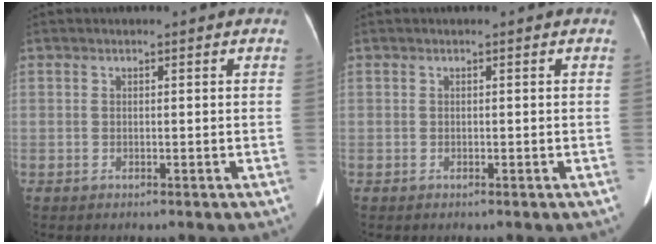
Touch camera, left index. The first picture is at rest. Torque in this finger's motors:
{"motor_torque": [-0.09, 0.14, 0.00, -0.01]}